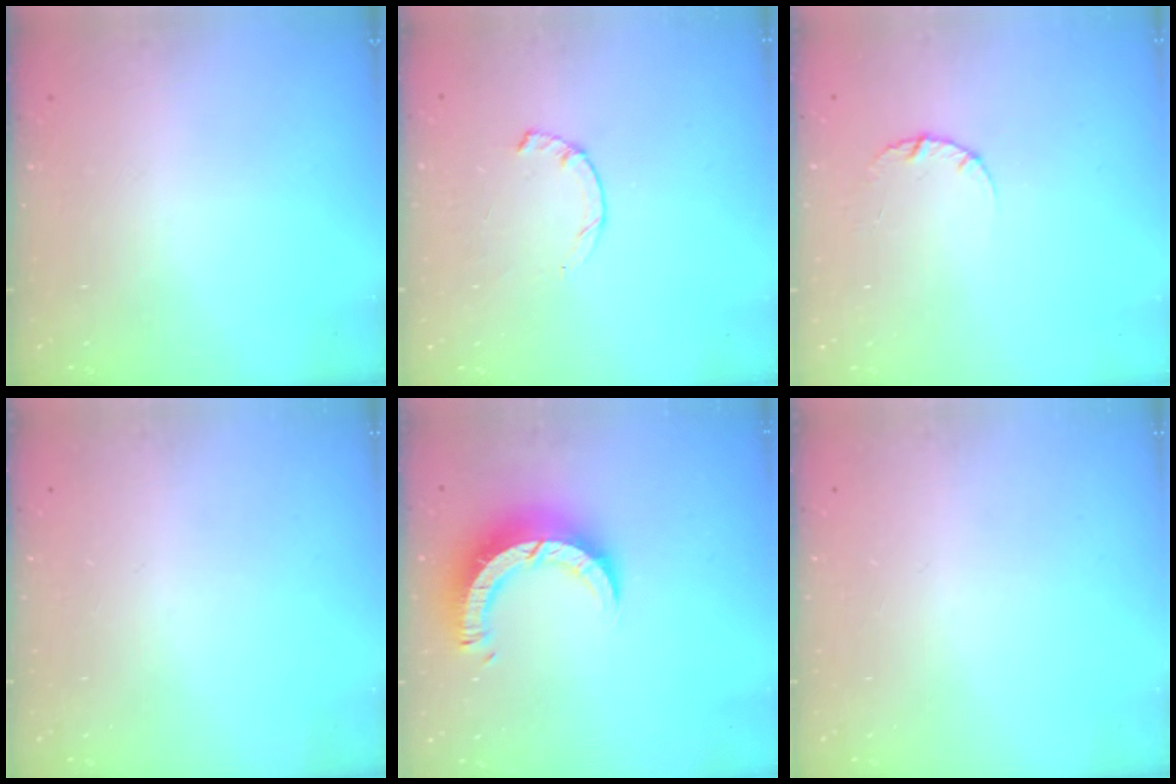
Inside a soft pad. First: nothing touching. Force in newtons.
{"total": 2.3, "press": 2.3, "slide": 0.4}
{"total": 2.5, "press": 2.5, "slide": 0.3}
{"total": 0.0}
{"total": 9.7, "press": 9.6, "slide": 1.0}
{"total": 0.0}